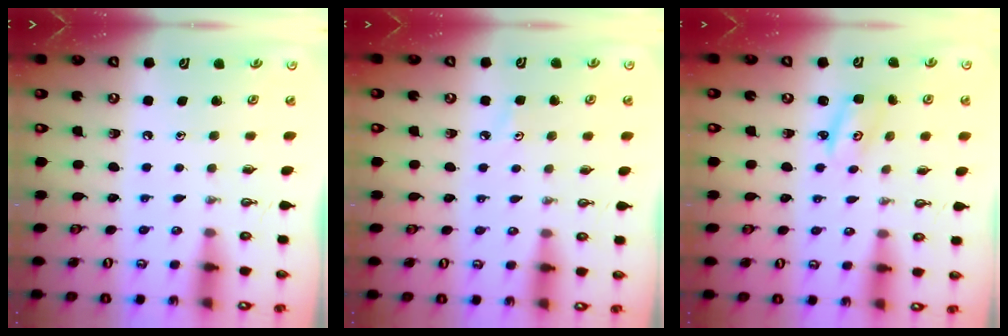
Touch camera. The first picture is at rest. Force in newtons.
{"total": 2.8, "press": 2.8, "slide": 0.4}
{"total": 2.8, "press": 2.8, "slide": 0.2}